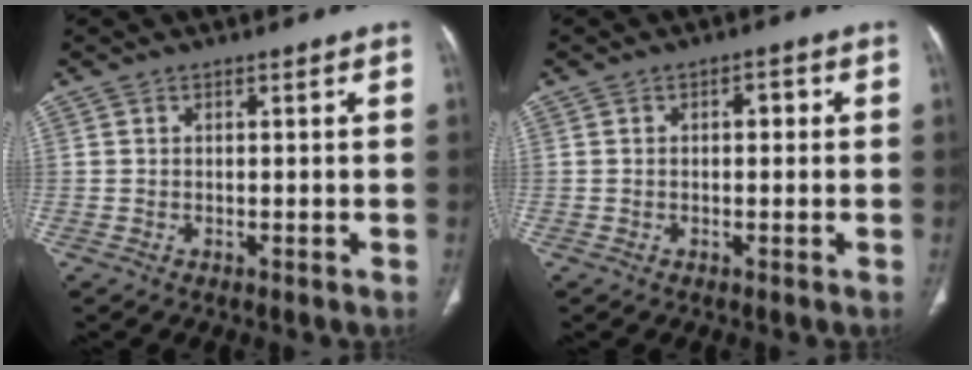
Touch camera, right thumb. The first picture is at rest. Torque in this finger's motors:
{"motor_torque": [0.35, 0.75, 0.41, -0.24, -0.02]}